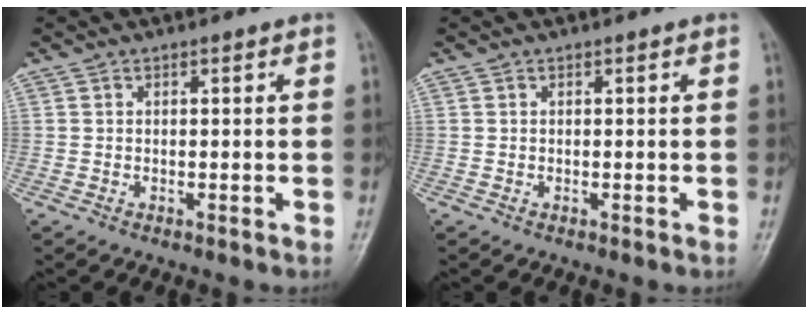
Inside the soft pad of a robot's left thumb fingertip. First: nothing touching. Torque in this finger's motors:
{"motor_torque": [0.00, 0.00, -0.04, -0.04, 0.00]}